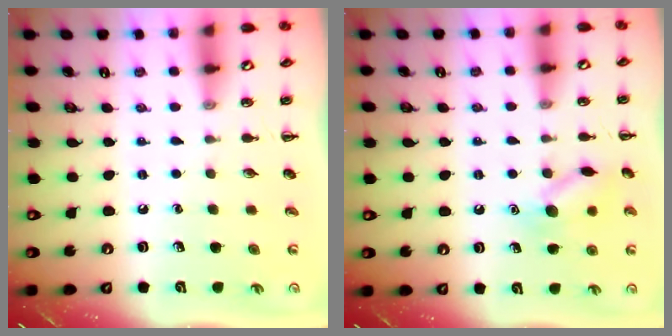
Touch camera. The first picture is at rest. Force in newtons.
{"total": 10.4, "press": 10.4, "slide": 0.5}